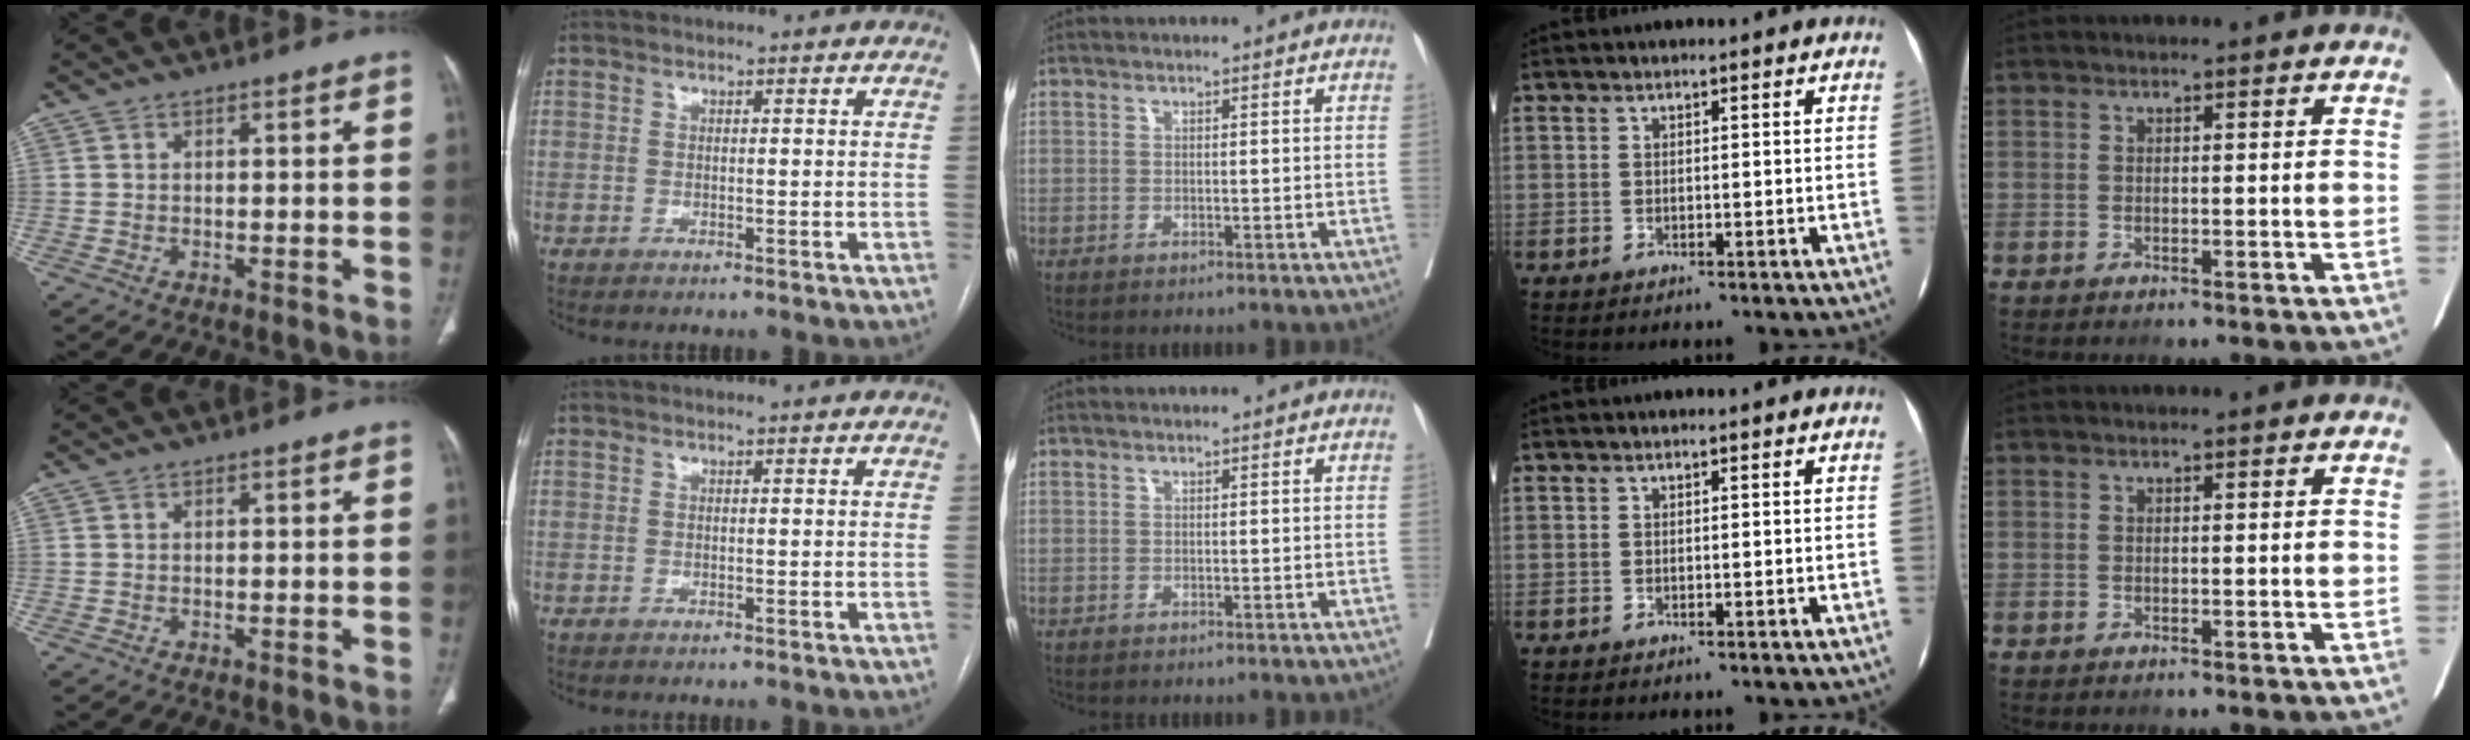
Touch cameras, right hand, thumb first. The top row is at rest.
{}